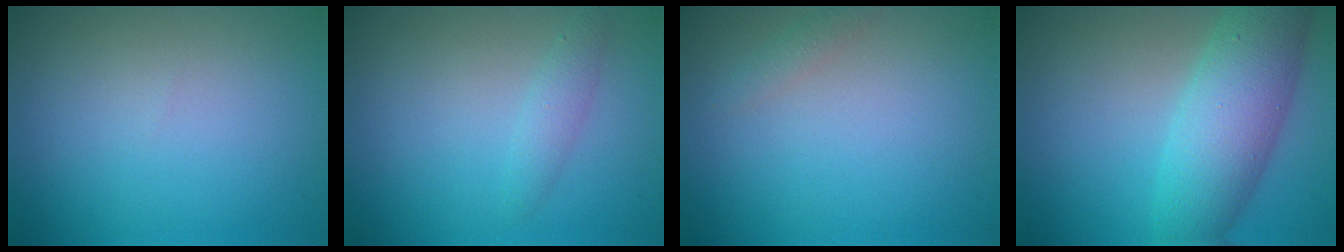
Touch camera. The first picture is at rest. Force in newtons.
{"total": 1.4, "press": 1.4, "slide": 0.0}
{"total": 0.9, "press": 0.9, "slide": 0.0}
{"total": 7.1, "press": 7.1, "slide": 0.2}